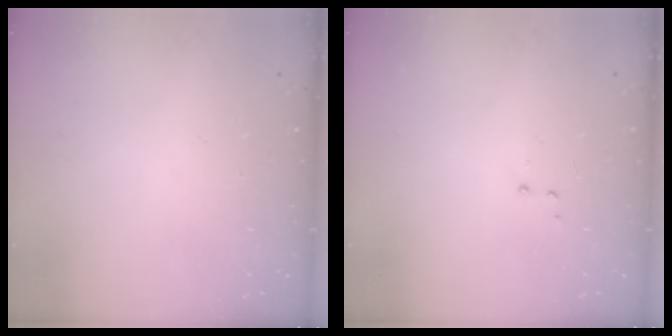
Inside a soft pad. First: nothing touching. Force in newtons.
{"total": 2.9, "press": 2.8, "slide": 0.7}